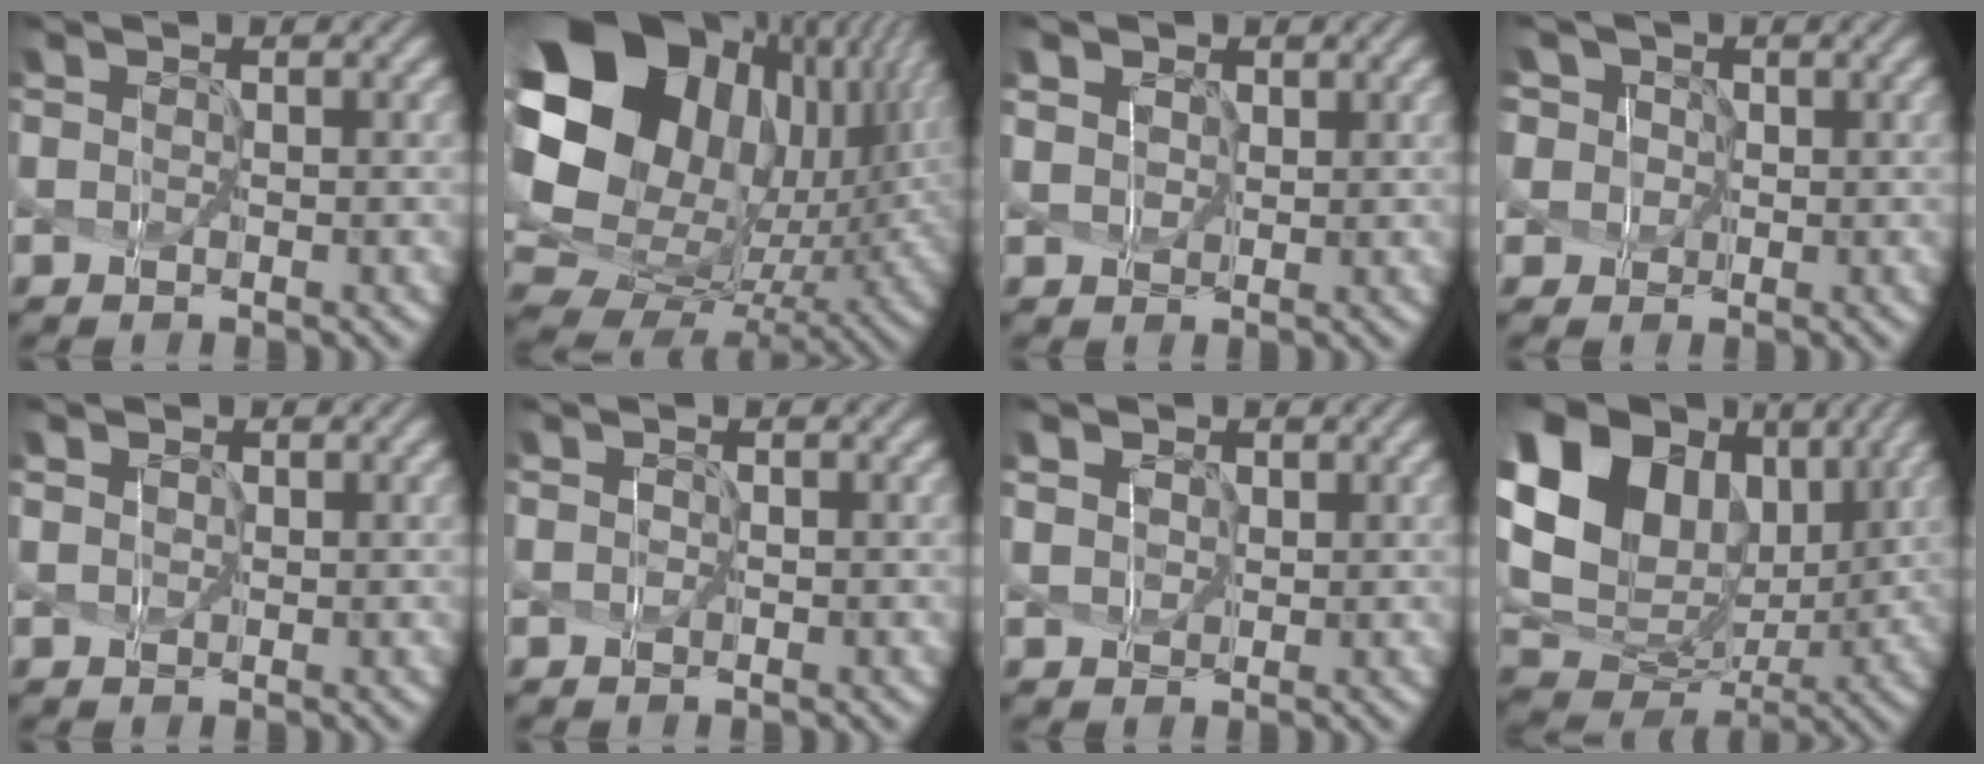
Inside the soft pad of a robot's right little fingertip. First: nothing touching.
{"total": 21.8, "force": [5.7, 16.0, 13.6], "torque": [-0.321, -0.004, 0.121]}
{"total": 6.0, "force": [3.2, 4.3, 2.9], "torque": [-0.063, 0.020, 0.032]}
{"total": 7.8, "force": [3.1, 6.3, 3.4], "torque": [-0.065, 0.041, 0.016]}
{"total": 2.7, "force": [1.4, 2.0, 1.3], "torque": [-0.014, 0.020, -0.001]}
{"total": 0.0}
{"total": 5.4, "force": [2.9, 3.8, 2.6], "torque": [-0.057, 0.019, 0.026]}
{"total": 19.4, "force": [6.0, 14.2, 11.7], "torque": [-0.267, 0.039, 0.125]}